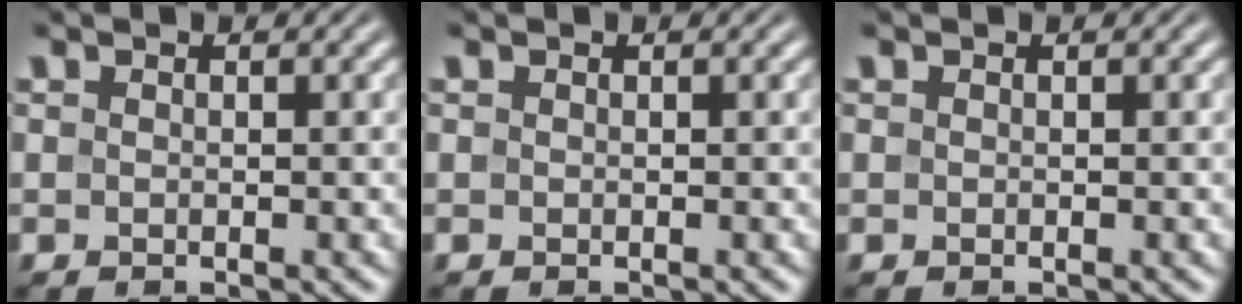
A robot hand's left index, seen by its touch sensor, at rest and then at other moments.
{"total": 0.0}
{"total": 0.0}